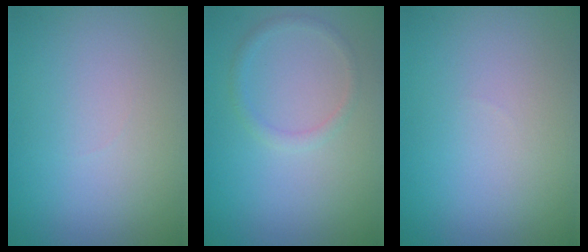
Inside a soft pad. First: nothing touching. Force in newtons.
{"total": 1.2, "press": 1.2, "slide": 0.2}
{"total": 0.0}